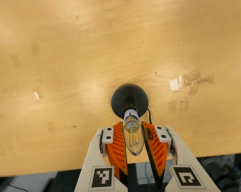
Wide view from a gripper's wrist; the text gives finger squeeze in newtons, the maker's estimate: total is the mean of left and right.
{"total": 9.3, "left": 8.4, "right": 10.2}